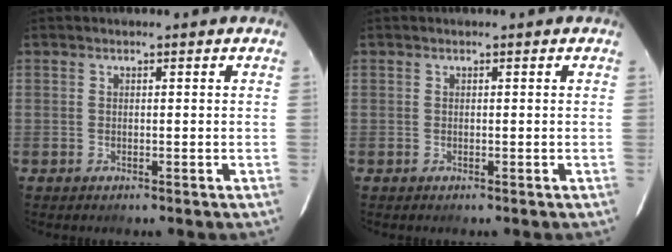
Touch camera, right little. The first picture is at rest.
{"total": 0.0}